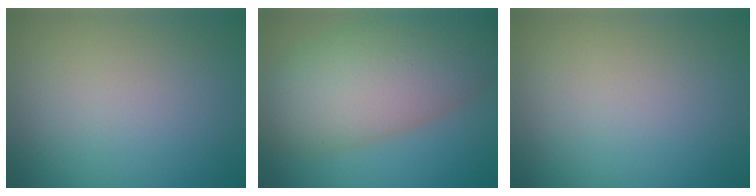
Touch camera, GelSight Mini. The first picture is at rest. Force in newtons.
{"total": 10.8, "press": 10.8, "slide": 0.5}
{"total": 0.0}